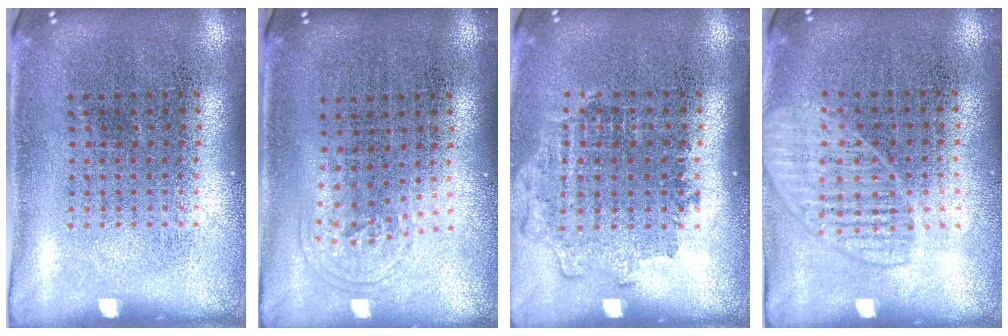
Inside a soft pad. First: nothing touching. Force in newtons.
{"total": 0.9, "press": 0.6, "slide": 0.6}
{"total": 1.2, "press": 1.1, "slide": 0.5}
{"total": 1.4, "press": 1.3, "slide": 0.6}